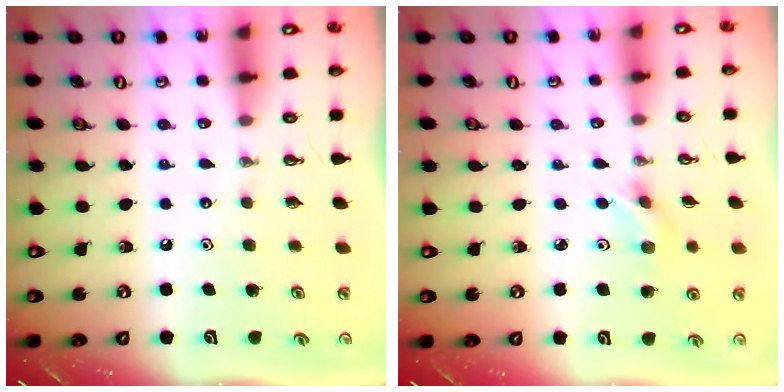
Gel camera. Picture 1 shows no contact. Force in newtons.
{"total": 3.5, "press": 3.5, "slide": 0.6}